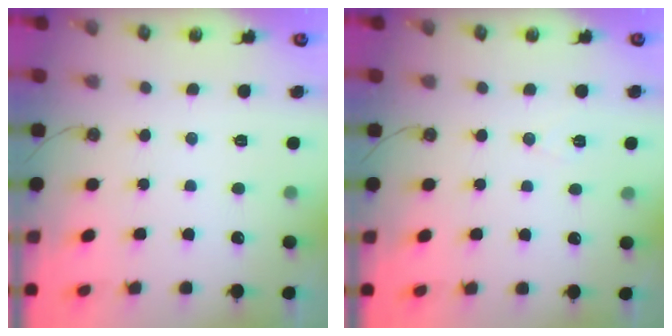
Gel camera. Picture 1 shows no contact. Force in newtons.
{"total": 5.7, "press": 3.6, "slide": 4.4}